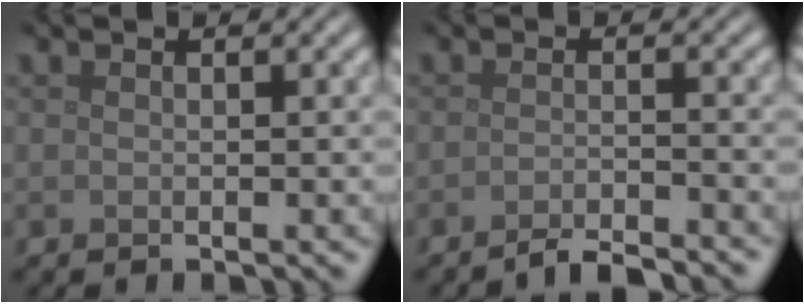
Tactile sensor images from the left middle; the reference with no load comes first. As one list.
[{"total": 2.5, "force": [-2.3, 0.4, 1.1], "torque": [-0.013, 0.000, -0.045]}]